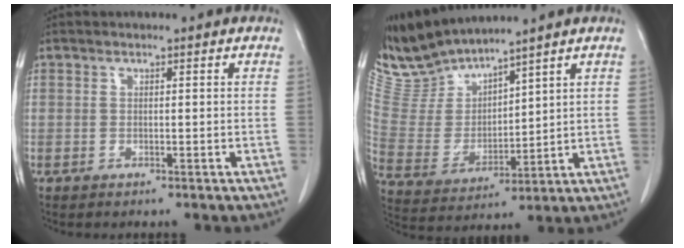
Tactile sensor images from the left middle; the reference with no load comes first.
{"total": 8.9, "force": [8.8, 0.2, 1.0], "torque": [-0.050, -0.002, 0.201]}